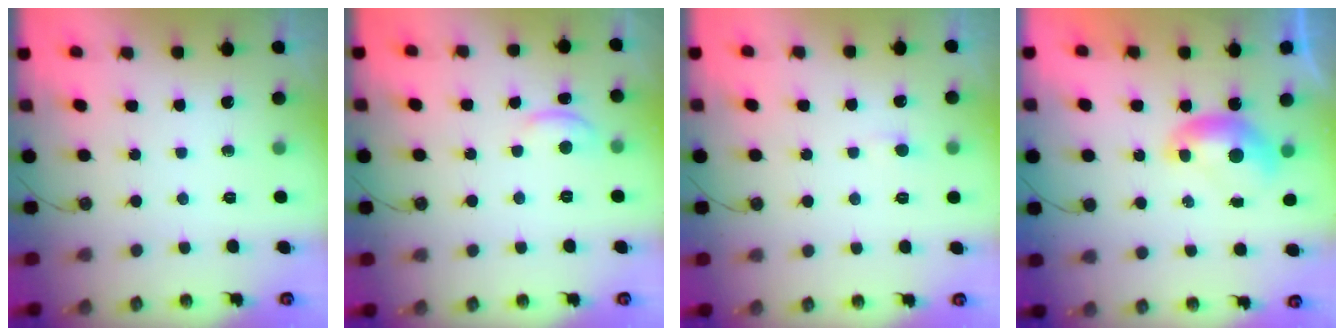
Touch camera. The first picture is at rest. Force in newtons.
{"total": 0.0}
{"total": 2.3, "press": 2.3, "slide": 0.3}
{"total": 0.0}